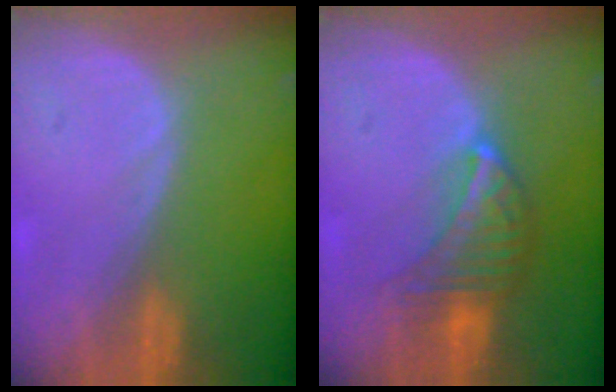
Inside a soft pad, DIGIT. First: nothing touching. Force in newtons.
{"total": 6.7, "press": 6.1, "slide": 2.8}